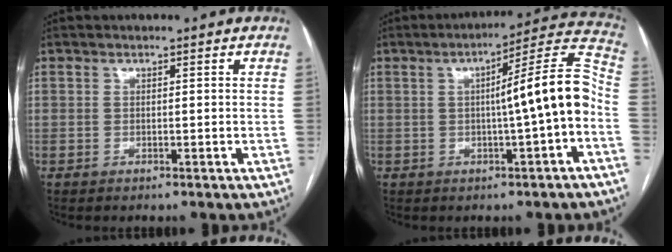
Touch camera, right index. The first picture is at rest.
{"total": 11.8, "force": [-1.5, -0.1, 11.7], "torque": [-0.161, 0.030, -0.024]}